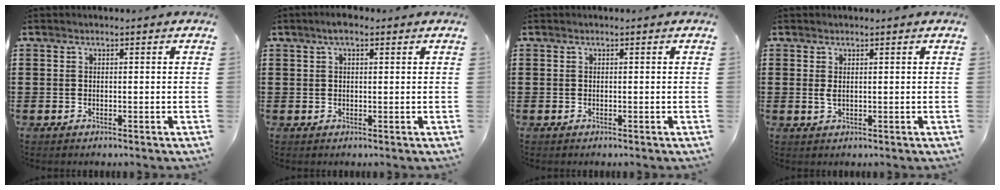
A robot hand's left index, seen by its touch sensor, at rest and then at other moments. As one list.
[{"total": 2.7, "force": [1.7, 0.9, 2.0], "torque": [-0.041, 0.006, 0.029]}, {"total": 0.0}, {"total": 1.4, "force": [0.5, 0.5, 1.2], "torque": [-0.034, 0.000, 0.006]}]